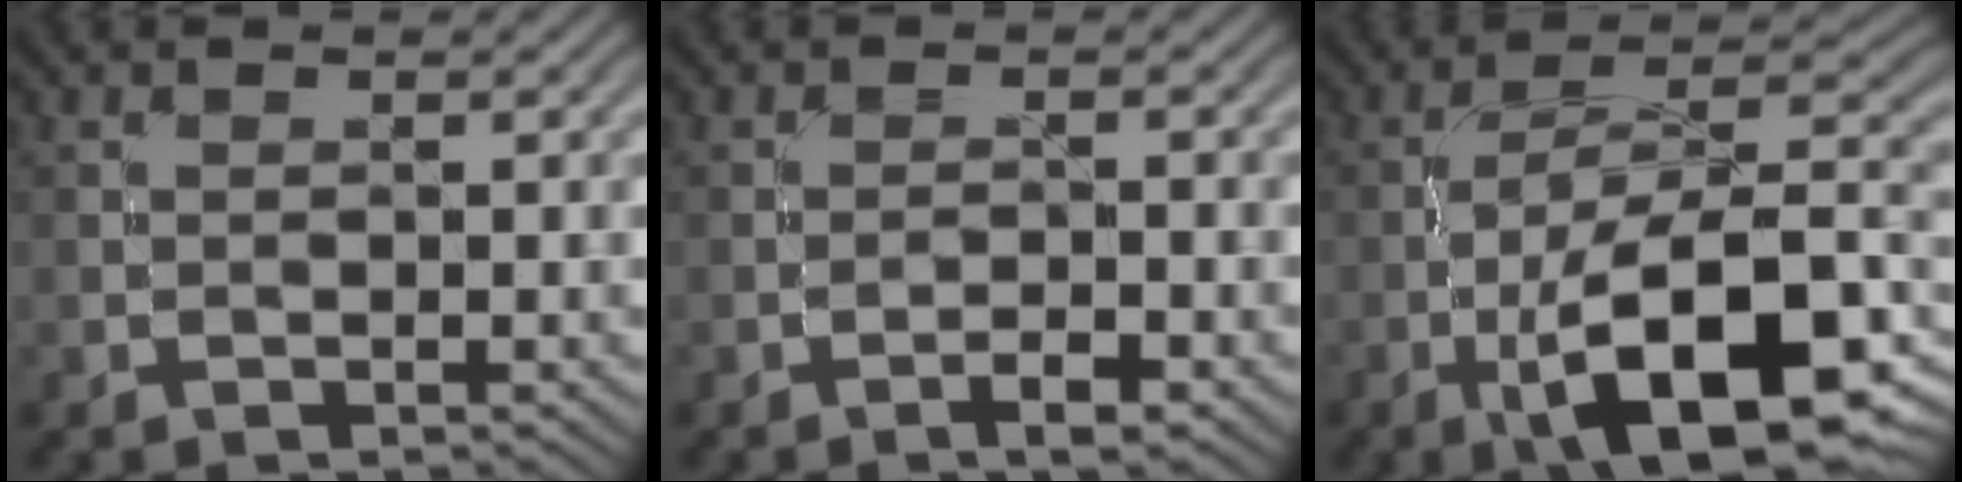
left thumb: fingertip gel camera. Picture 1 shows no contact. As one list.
[{"total": 2.1, "force": [-1.4, 0.4, 1.6], "torque": [-0.031, 0.003, -0.029]}, {"total": 16.1, "force": [-6.8, 5.6, 13.5], "torque": [-0.209, -0.001, -0.118]}]